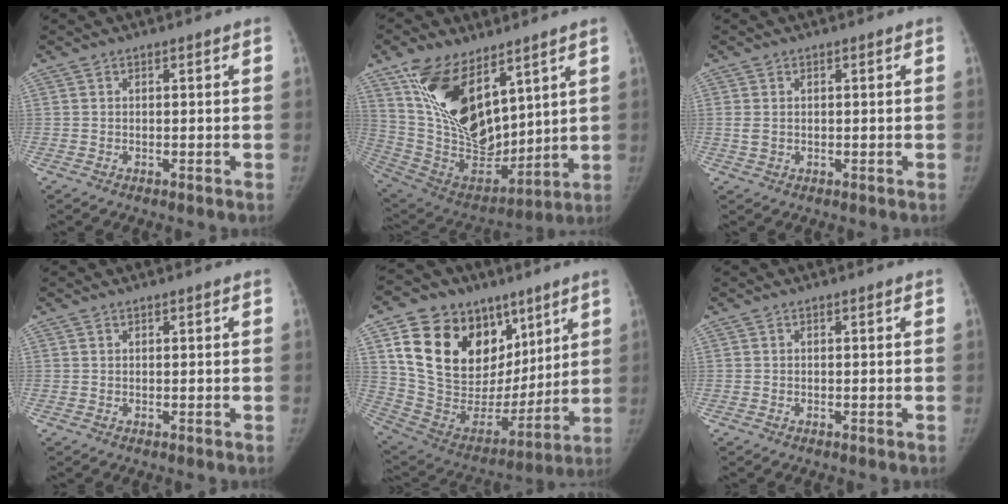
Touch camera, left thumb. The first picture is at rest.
{"total": 22.2, "force": [11.3, 11.6, 15.2], "torque": [-0.246, -0.056, 0.227]}
{"total": 1.9, "force": [0.3, 1.4, 1.2], "torque": [-0.026, 0.000, 0.011]}
{"total": 0.0}
{"total": 28.0, "force": [12.3, 19.2, 16.4], "torque": [-0.244, -0.001, 0.230]}
{"total": 0.0}